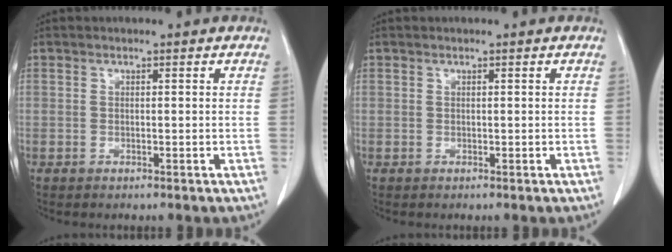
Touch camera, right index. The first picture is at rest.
{"total": 0.0}